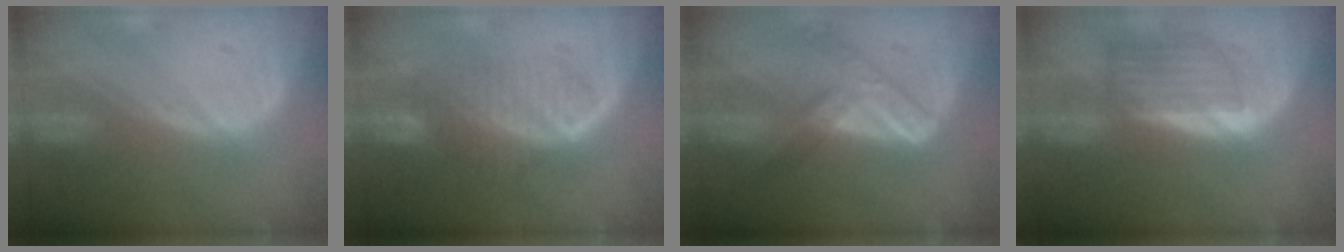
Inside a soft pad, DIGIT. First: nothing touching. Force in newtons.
{"total": 6.7, "press": 6.4, "slide": 1.7}
{"total": 7.2, "press": 6.0, "slide": 3.8}
{"total": 6.0, "press": 6.0, "slide": 0.7}